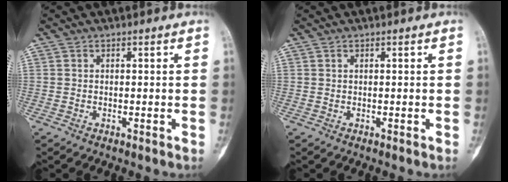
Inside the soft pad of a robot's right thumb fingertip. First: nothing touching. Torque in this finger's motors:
{"motor_torque": [-0.01, 0.00, -0.01, 0.01, -0.01]}